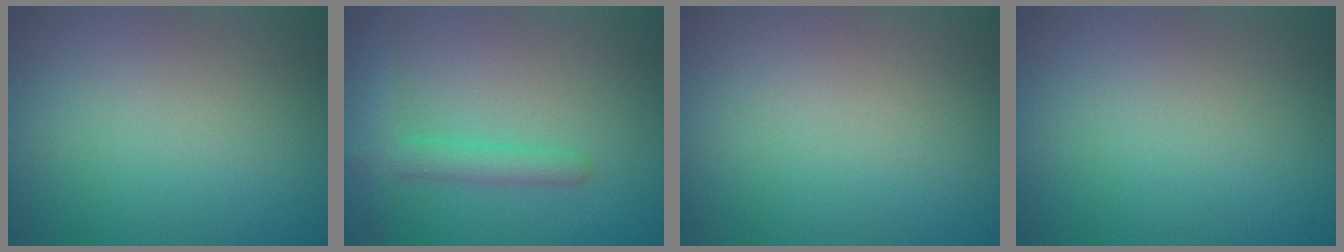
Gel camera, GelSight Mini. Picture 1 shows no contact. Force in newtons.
{"total": 3.0, "press": 3.0, "slide": 0.2}
{"total": 0.0}
{"total": 0.0}